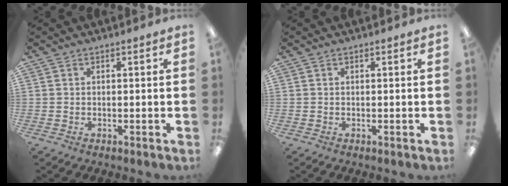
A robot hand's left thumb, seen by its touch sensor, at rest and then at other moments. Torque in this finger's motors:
{"motor_torque": [0.00, 0.00, 0.14, -0.15, 0.00]}